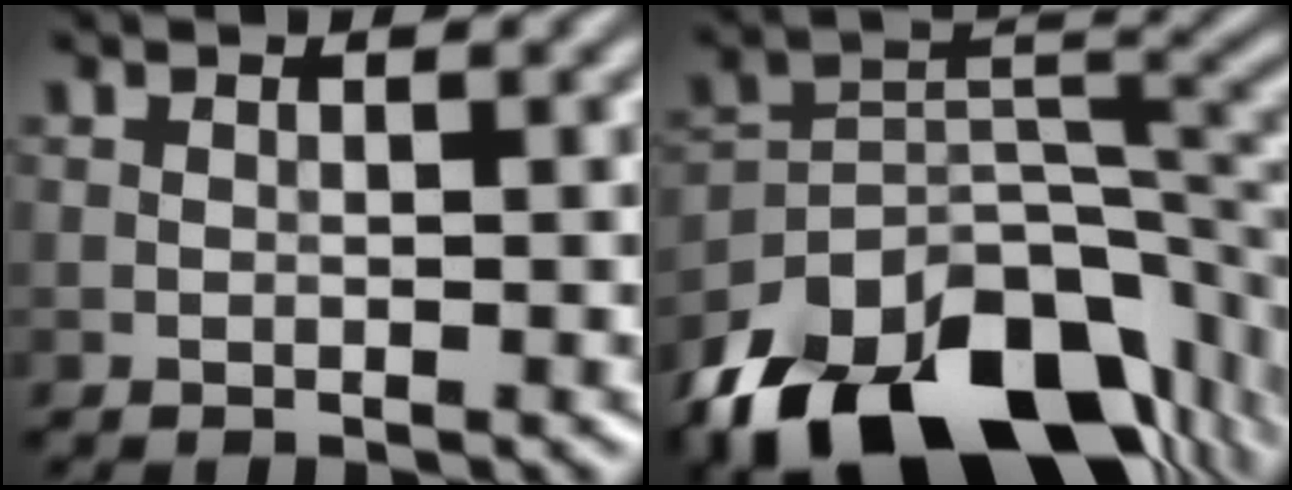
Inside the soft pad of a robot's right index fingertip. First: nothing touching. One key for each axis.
{"total": 15.6, "fx": -10.4, "fy": 8.1, "fz": 8.3, "tx": -0.165, "ty": 0.007, "tz": -0.174}